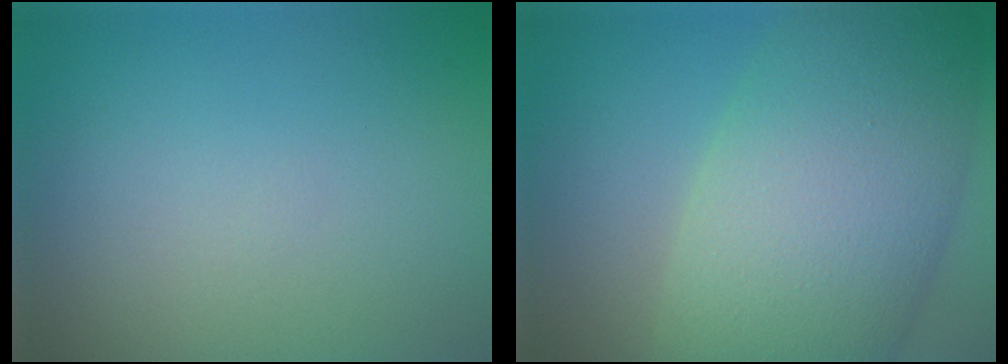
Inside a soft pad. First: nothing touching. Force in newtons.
{"total": 13.4, "press": 13.4, "slide": 0.4}